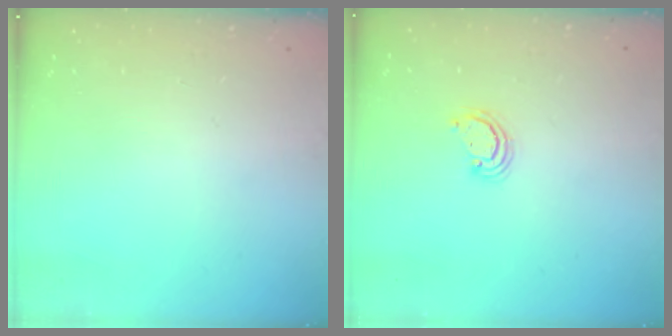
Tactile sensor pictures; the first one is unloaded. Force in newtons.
{"total": 2.3, "press": 2.3, "slide": 0.3}